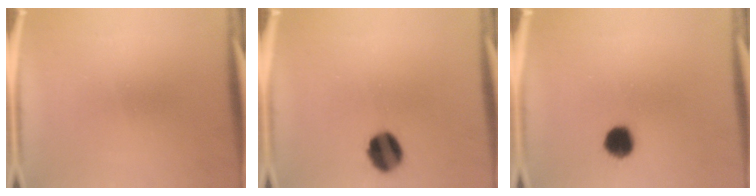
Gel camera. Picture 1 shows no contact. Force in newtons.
{"total": 9.3}
{"total": 6.0}